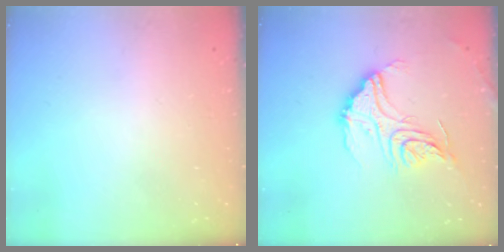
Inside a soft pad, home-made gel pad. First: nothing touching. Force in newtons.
{"total": 17.7, "press": 17.6, "slide": 1.8}